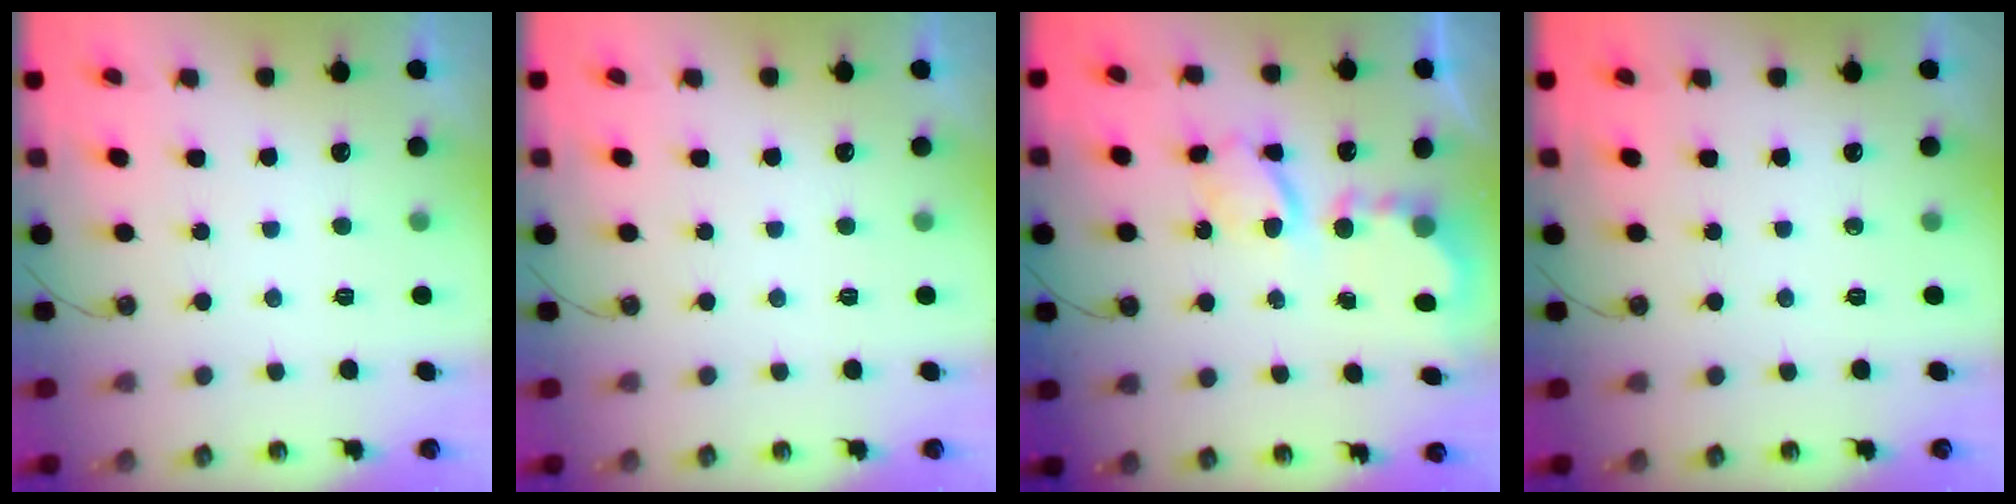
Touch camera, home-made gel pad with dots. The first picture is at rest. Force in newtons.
{"total": 0.0}
{"total": 6.1, "press": 6.1, "slide": 0.3}
{"total": 0.0}